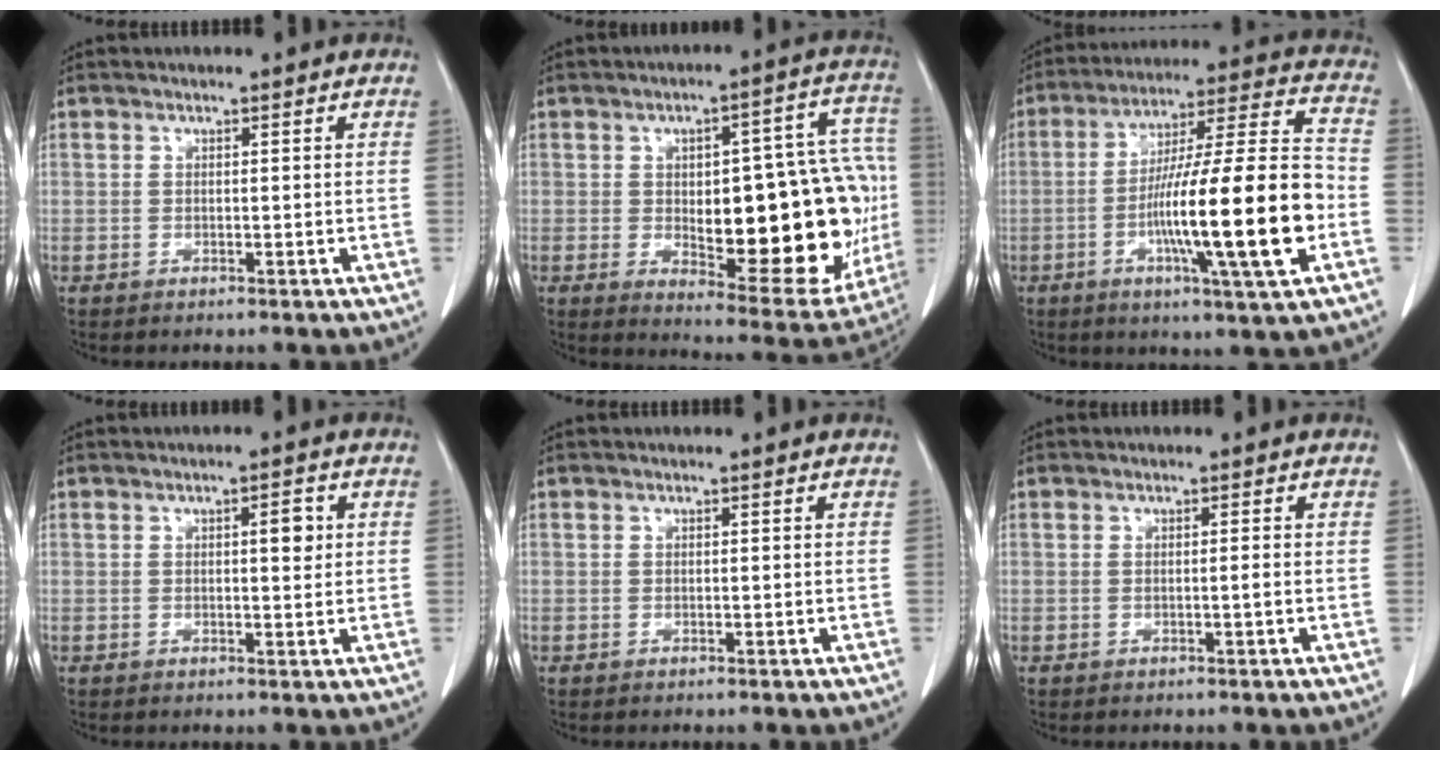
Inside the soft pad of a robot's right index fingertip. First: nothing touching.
{"total": 24.5, "force": [-2.2, 8.4, 22.9], "torque": [-0.235, 0.025, -0.001]}
{"total": 20.6, "force": [-5.2, 0.6, 19.9], "torque": [-0.319, -0.002, -0.085]}
{"total": 2.5, "force": [0.6, 0.7, 2.4], "torque": [-0.035, 0.002, 0.009]}
{"total": 0.0}
{"total": 0.7, "force": [-0.2, -0.2, 0.7], "torque": [-0.009, 0.000, -0.002]}